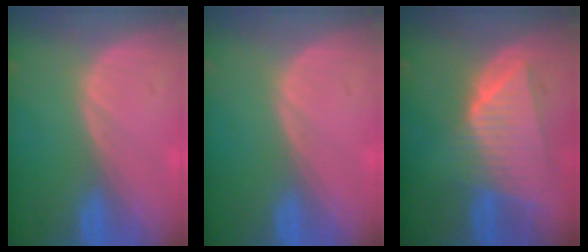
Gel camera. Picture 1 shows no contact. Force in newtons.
{"total": 0.0}
{"total": 9.2, "press": 8.2, "slide": 4.2}